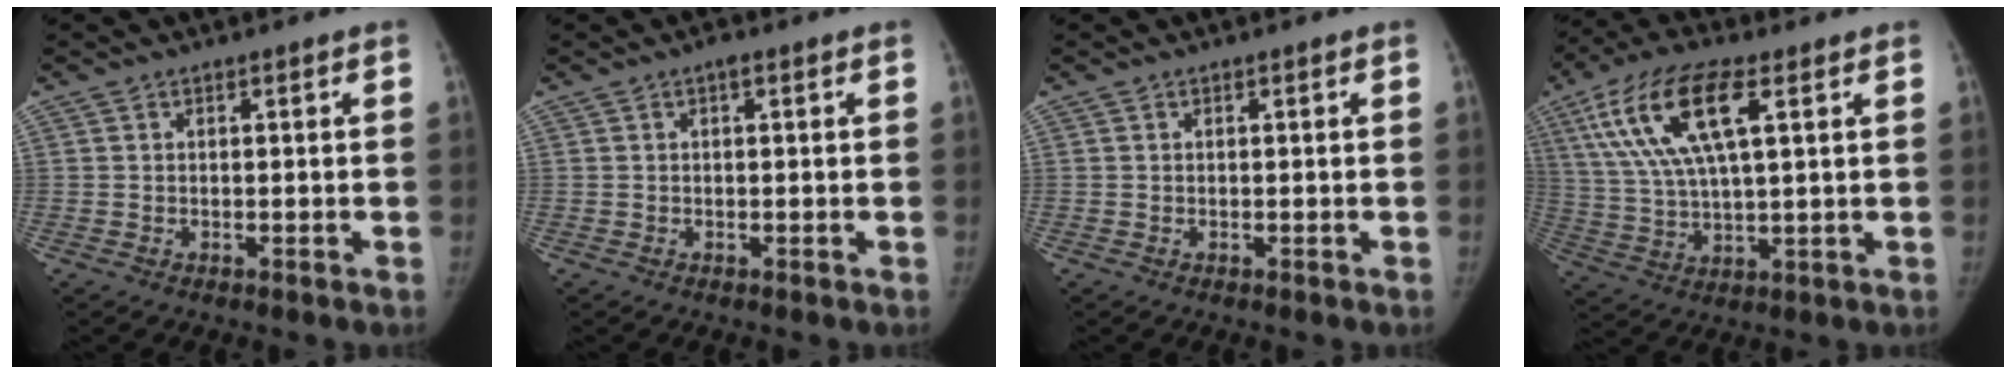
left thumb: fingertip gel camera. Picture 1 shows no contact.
{"total": 1.1, "force": [0.5, 0.4, 0.9], "torque": [-0.010, 0.003, 0.002]}
{"total": 0.0}
{"total": 16.3, "force": [6.2, 5.9, 13.8], "torque": [-0.281, 0.002, 0.116]}